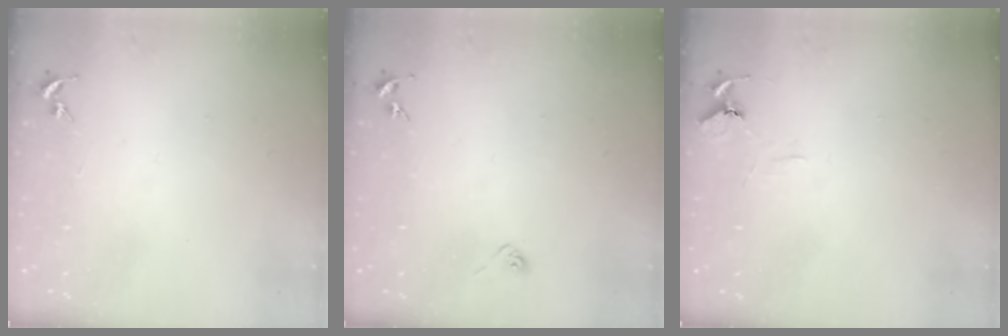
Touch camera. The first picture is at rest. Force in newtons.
{"total": 2.9, "press": 2.8, "slide": 0.8}
{"total": 5.8, "press": 5.8, "slide": 0.6}